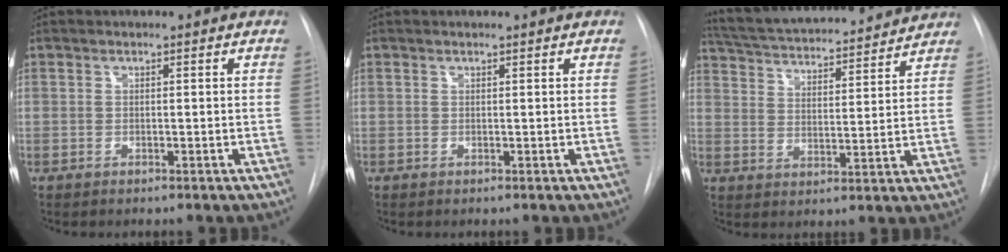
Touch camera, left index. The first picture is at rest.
{"total": 0.6, "force": [0.6, -0.1, 0.1], "torque": [-0.005, 0.001, 0.013]}
{"total": 20.5, "force": [18.9, 3.1, 7.2], "torque": [-0.128, 0.021, 0.274]}